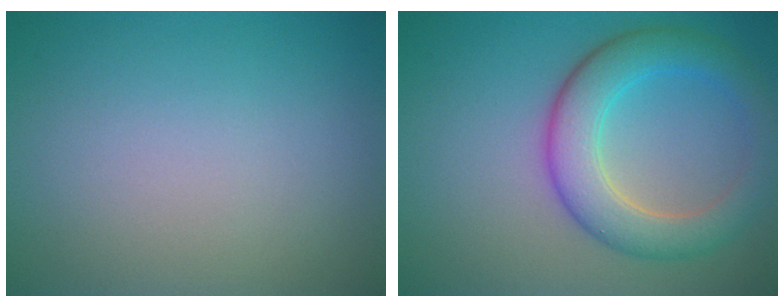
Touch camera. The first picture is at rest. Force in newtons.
{"total": 6.0, "press": 6.0, "slide": 0.2}